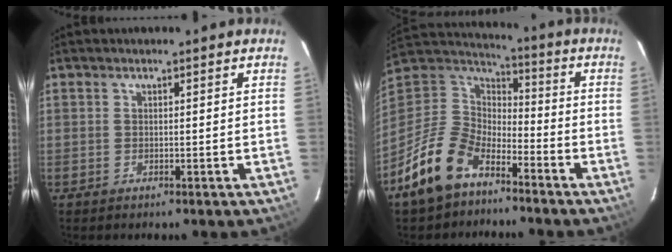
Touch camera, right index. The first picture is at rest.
{"total": 15.4, "force": [-9.8, 8.6, 8.3], "torque": [-0.198, 0.008, -0.182]}